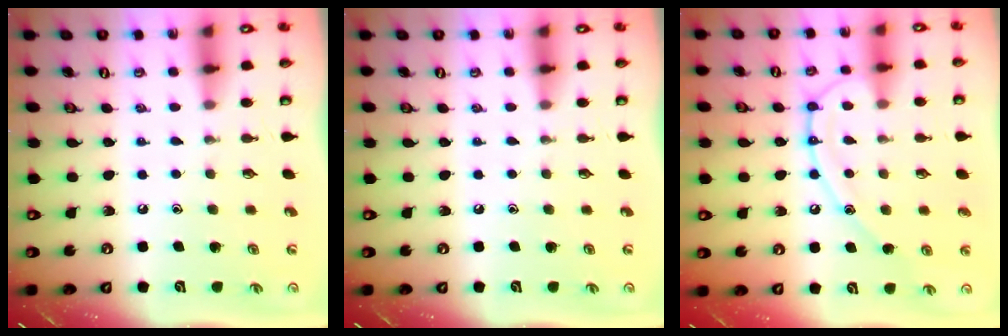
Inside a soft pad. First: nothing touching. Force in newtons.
{"total": 0.0}
{"total": 13.6, "press": 13.6, "slide": 1.4}